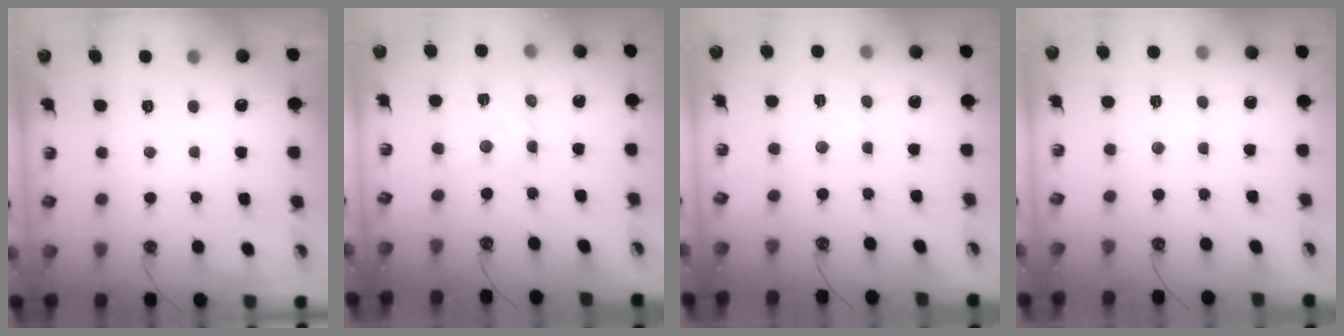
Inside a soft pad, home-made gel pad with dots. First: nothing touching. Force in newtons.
{"total": 4.3, "press": 4.3, "slide": 0.7}
{"total": 2.1, "press": 2.0, "slide": 0.6}
{"total": 1.9, "press": 1.9, "slide": 0.3}